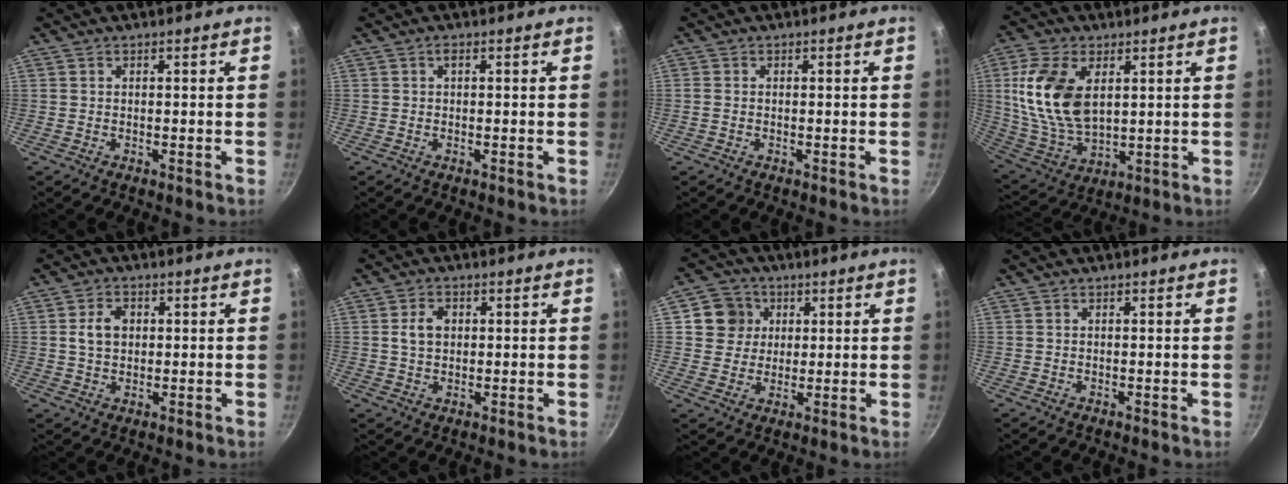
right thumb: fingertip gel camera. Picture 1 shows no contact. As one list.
[{"total": 0.9, "force": [0.0, 0.3, 0.9], "torque": [-0.021, 0.004, -0.003]}, {"total": 0.6, "force": [-0.1, 0.4, 0.4], "torque": [-0.011, 0.002, -0.003]}, {"total": 16.2, "force": [3.9, 9.5, 12.5], "torque": [-0.234, -0.017, 0.087]}, {"total": 5.0, "force": [0.8, 3.8, 3.2], "torque": [-0.045, 0.002, 0.014]}, {"total": 4.4, "force": [0.8, 3.2, 2.8], "torque": [-0.040, 0.002, 0.013]}, {"total": 7.5, "force": [2.2, 6.9, 2.0], "torque": [0.002, 0.007, 0.031]}, {"total": 0.0}]